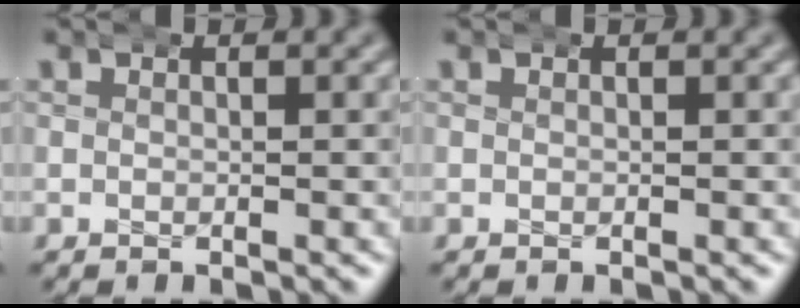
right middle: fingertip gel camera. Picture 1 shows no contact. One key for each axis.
{"total": 0.0}